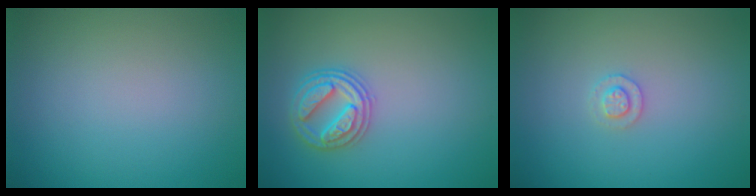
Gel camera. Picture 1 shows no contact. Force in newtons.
{"total": 2.9, "press": 2.9, "slide": 0.4}
{"total": 1.3, "press": 1.2, "slide": 0.3}